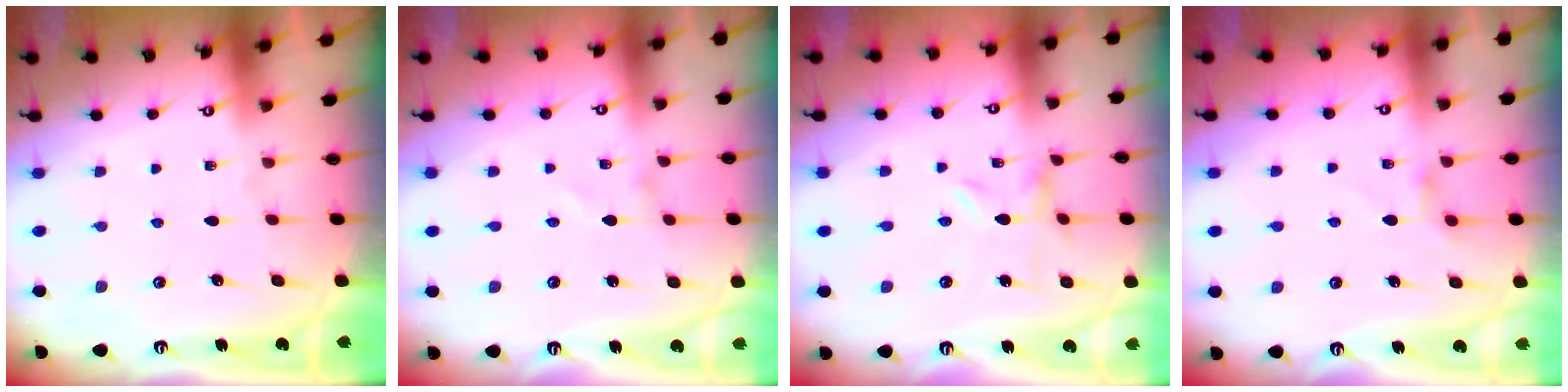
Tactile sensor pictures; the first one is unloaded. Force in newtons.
{"total": 1.0, "press": 1.0, "slide": 0.0}
{"total": 0.0}
{"total": 2.9, "press": 2.9, "slide": 0.4}